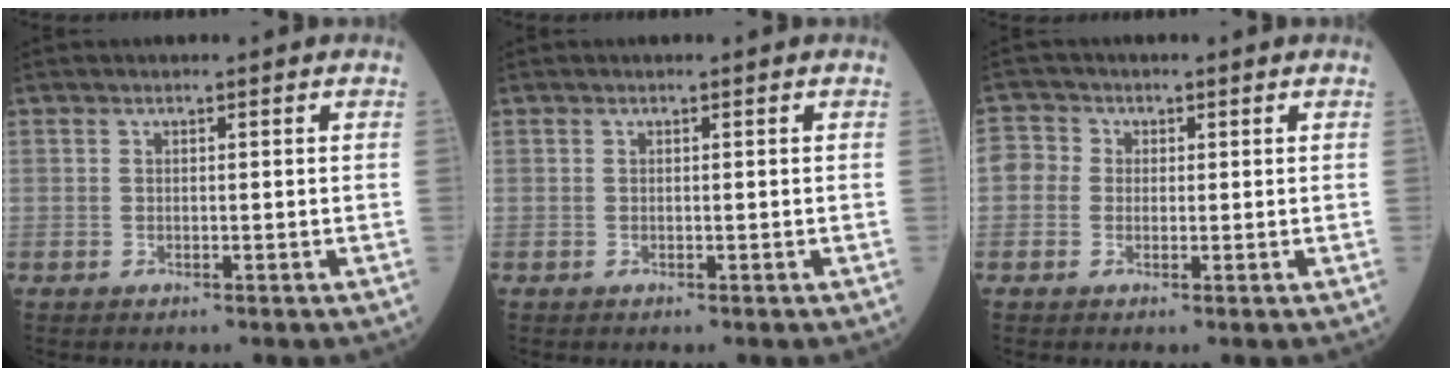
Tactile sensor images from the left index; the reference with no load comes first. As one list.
[{"total": 0.0}, {"total": 4.1, "force": [0.1, 4.0, 1.2], "torque": [-0.025, 0.016, -0.004]}]